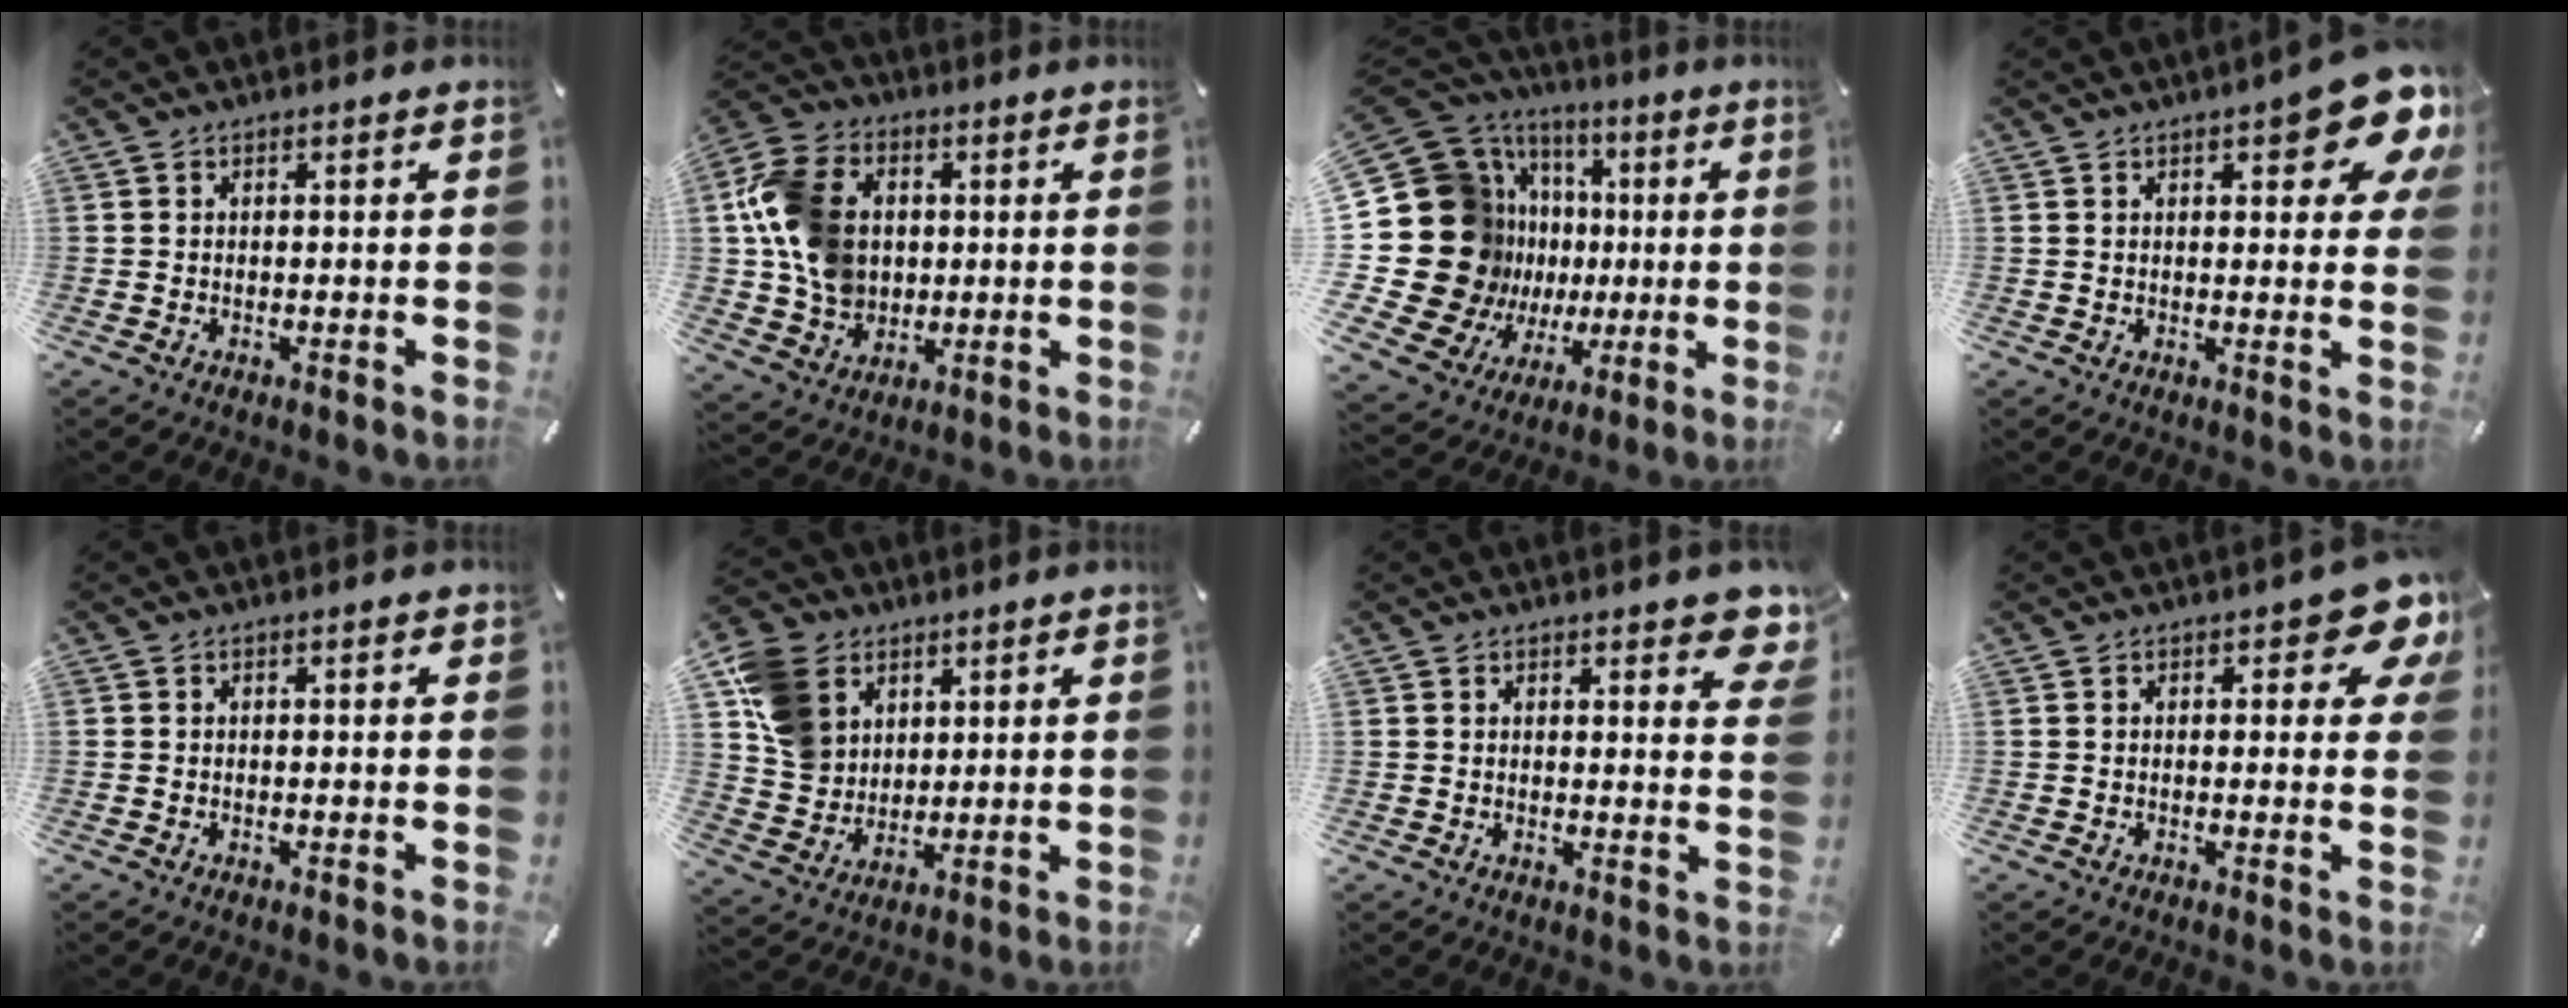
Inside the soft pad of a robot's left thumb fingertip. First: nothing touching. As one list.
[{"total": 15.0, "force": [1.1, 12.6, 8.1], "torque": [-0.170, 0.015, 0.022]}, {"total": 28.5, "force": [1.1, 22.3, 17.8], "torque": [-0.347, -0.057, 0.079]}, {"total": 12.8, "force": [6.5, 4.5, 10.0], "torque": [-0.122, -0.041, 0.107]}, {"total": 0.0}, {"total": 11.8, "force": [4.6, 10.0, 4.2], "torque": [-0.104, -0.013, 0.094]}, {"total": 4.4, "force": [3.4, 2.0, 2.0], "torque": [-0.009, -0.021, 0.054]}, {"total": 8.3, "force": [3.8, 3.6, 6.4], "torque": [-0.073, -0.019, 0.059]}]